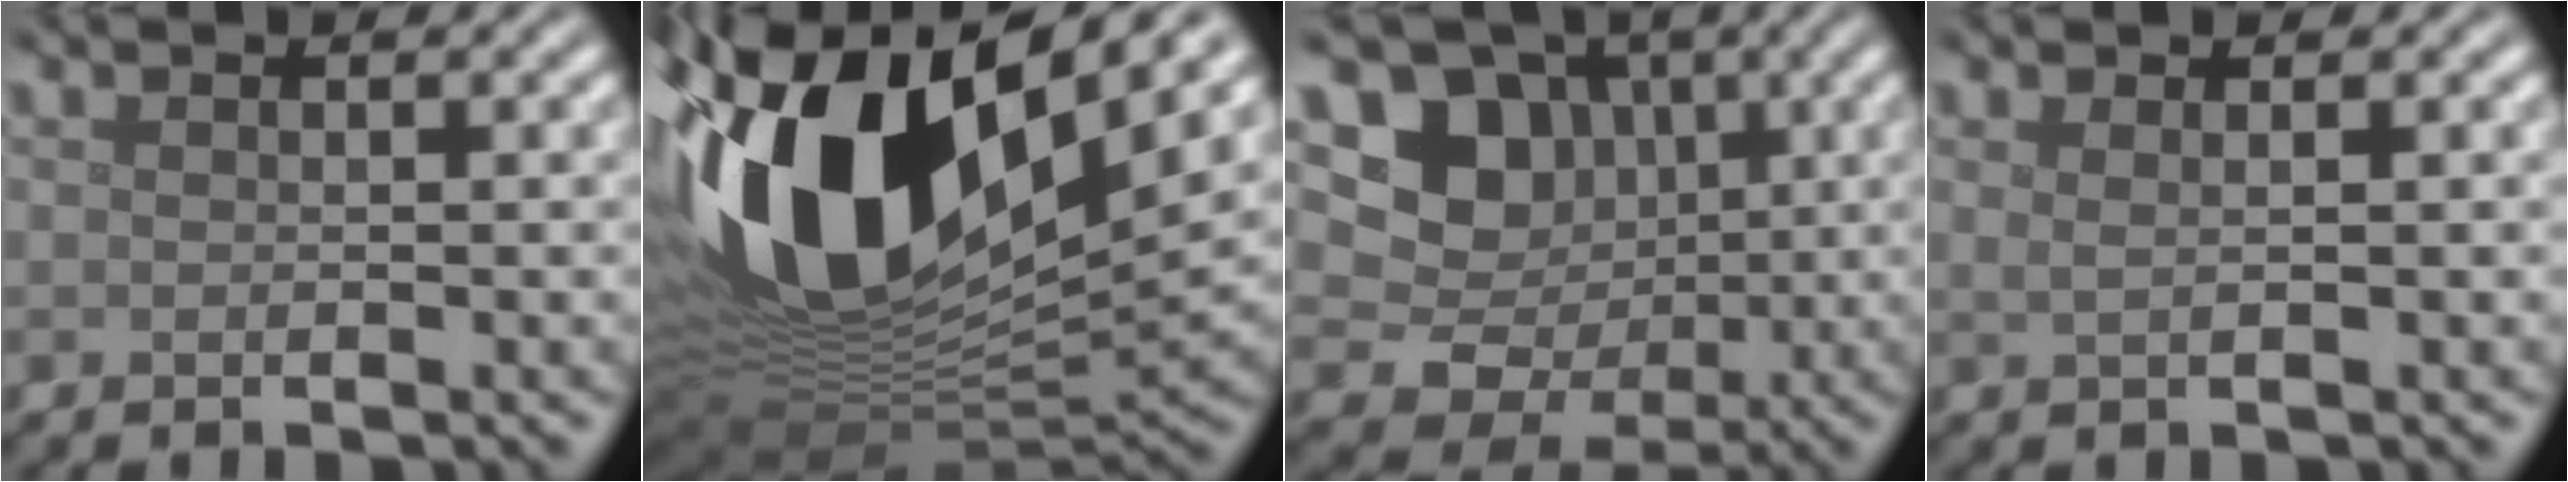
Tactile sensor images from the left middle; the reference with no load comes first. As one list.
[{"total": 17.5, "force": [4.4, 8.8, 14.5], "torque": [-0.292, 0.009, 0.074]}, {"total": 8.9, "force": [1.3, 8.0, 3.6], "torque": [-0.051, 0.004, 0.001]}, {"total": 1.3, "force": [0.7, 0.5, 0.9], "torque": [-0.008, -0.005, -0.002]}]